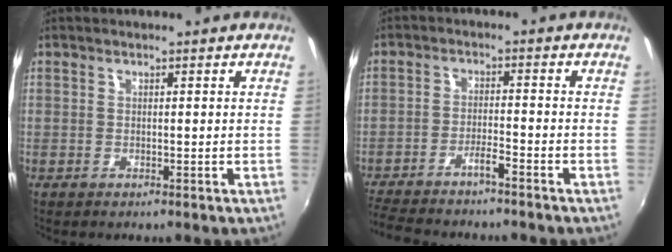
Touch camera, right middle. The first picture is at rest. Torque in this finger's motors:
{"motor_torque": [1.08, -1.06, 0.15, 0.06]}